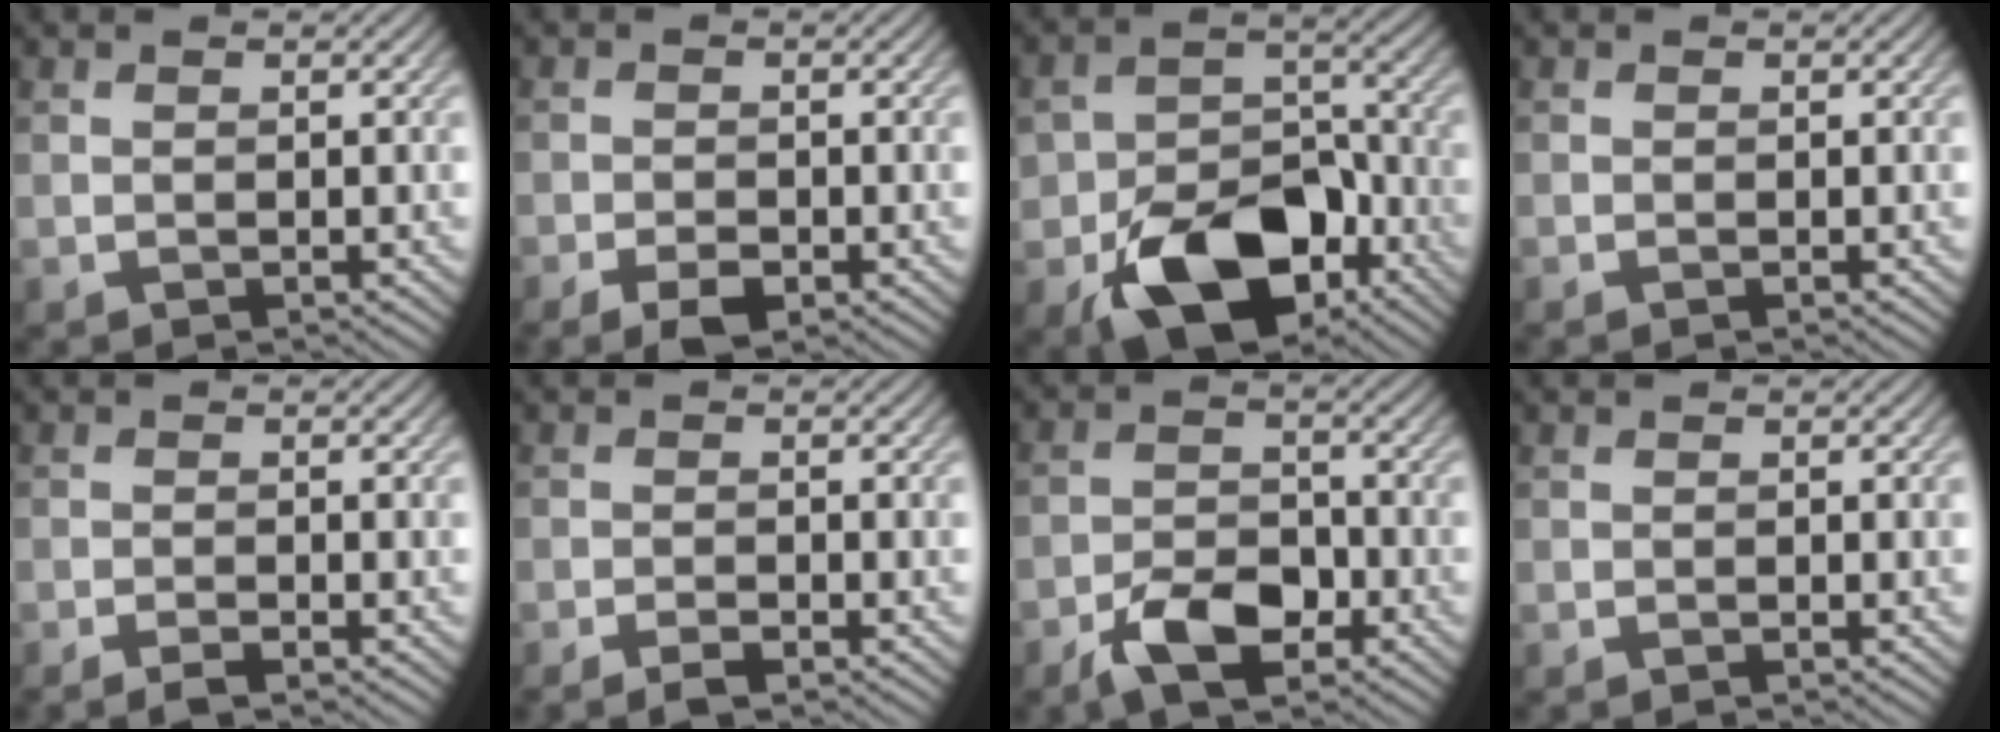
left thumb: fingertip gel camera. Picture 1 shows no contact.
{"total": 3.1, "force": [-1.9, 1.4, 2.0], "torque": [-0.034, -0.001, -0.034]}
{"total": 12.7, "force": [-6.4, 8.0, 7.5], "torque": [-0.135, -0.021, -0.109]}
{"total": 0.0}
{"total": 1.6, "force": [-1.2, 0.3, 1.0], "torque": [-0.021, 0.001, -0.025]}
{"total": 1.9, "force": [-1.4, 0.5, 1.2], "torque": [-0.023, 0.001, -0.027]}
{"total": 6.4, "force": [-3.7, 3.1, 4.1], "torque": [-0.073, 0.001, -0.075]}
{"total": 0.0}